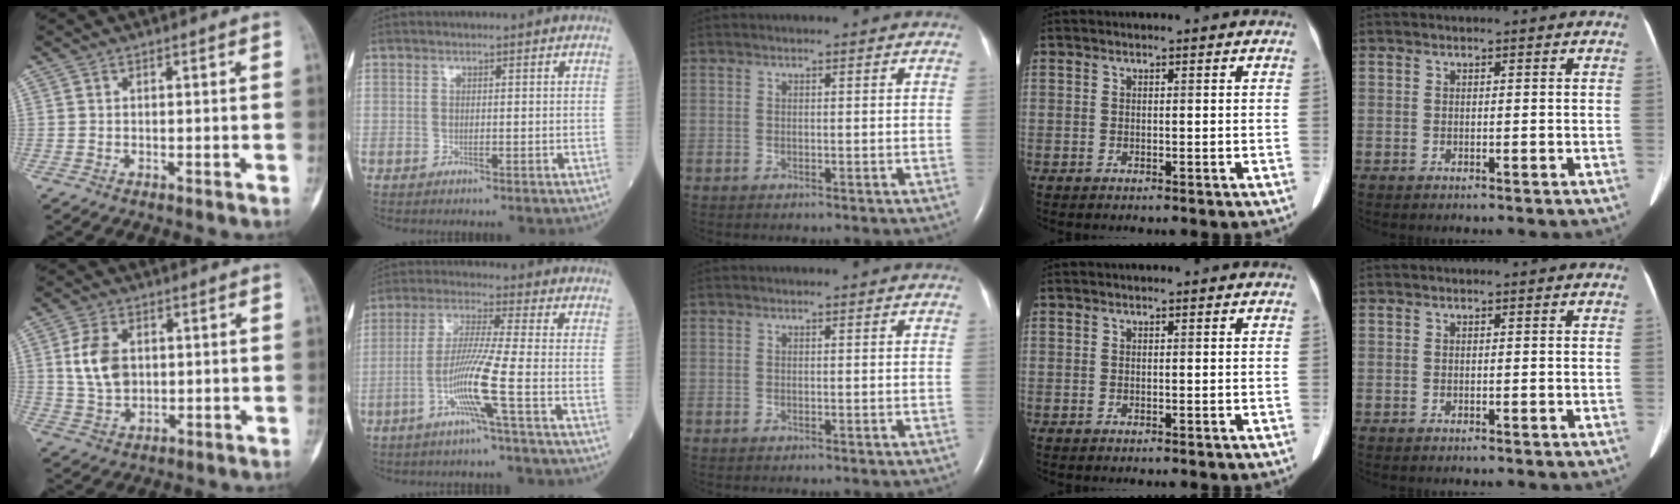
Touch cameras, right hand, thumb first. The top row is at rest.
{"thumb": {"total": 8.1, "force": [1.4, 5.5, 5.8], "torque": [-0.102, -0.002, 0.033]}, "index": {"total": 8.2, "force": [-3.1, -1.6, 7.4], "torque": [-0.146, -0.006, -0.065]}}